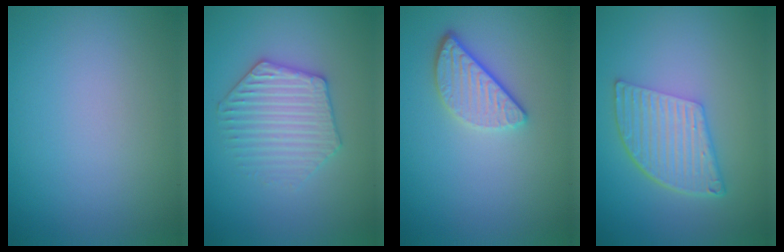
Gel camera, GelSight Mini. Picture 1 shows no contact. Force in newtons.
{"total": 3.6, "press": 3.5, "slide": 0.5}
{"total": 3.4, "press": 2.8, "slide": 1.9}
{"total": 5.5, "press": 3.8, "slide": 4.0}